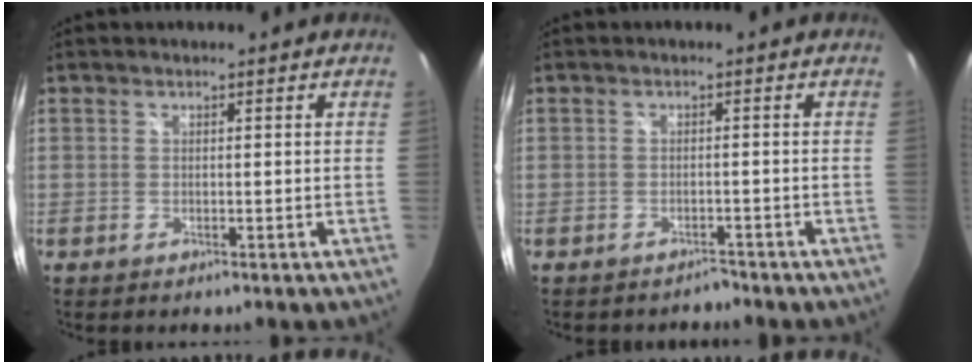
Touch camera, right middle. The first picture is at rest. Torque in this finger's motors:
{"motor_torque": [-0.25, -0.07, -0.04, -0.01]}